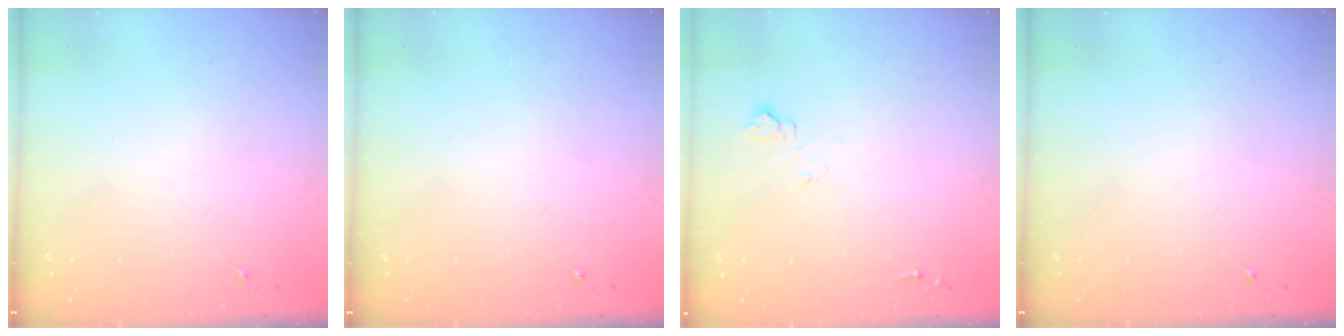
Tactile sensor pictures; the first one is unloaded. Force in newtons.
{"total": 0.0}
{"total": 5.4, "press": 5.4, "slide": 0.7}
{"total": 0.0}